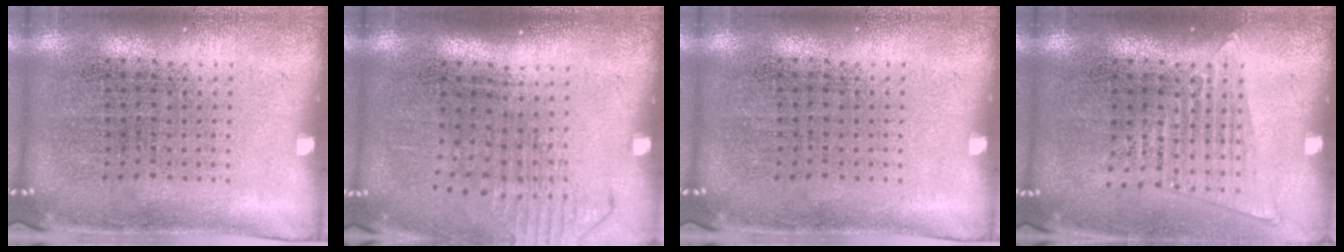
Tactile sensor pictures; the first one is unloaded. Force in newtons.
{"total": 1.3, "press": 1.0, "slide": 0.8}
{"total": 0.0}
{"total": 1.3, "press": 1.2, "slide": 0.6}